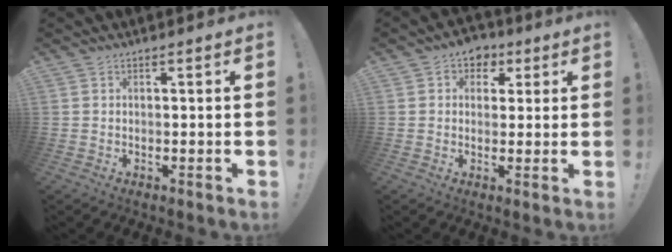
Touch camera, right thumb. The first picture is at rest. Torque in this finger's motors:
{"motor_torque": [0.23, 0.41, 0.06, 0.02, 0.17]}